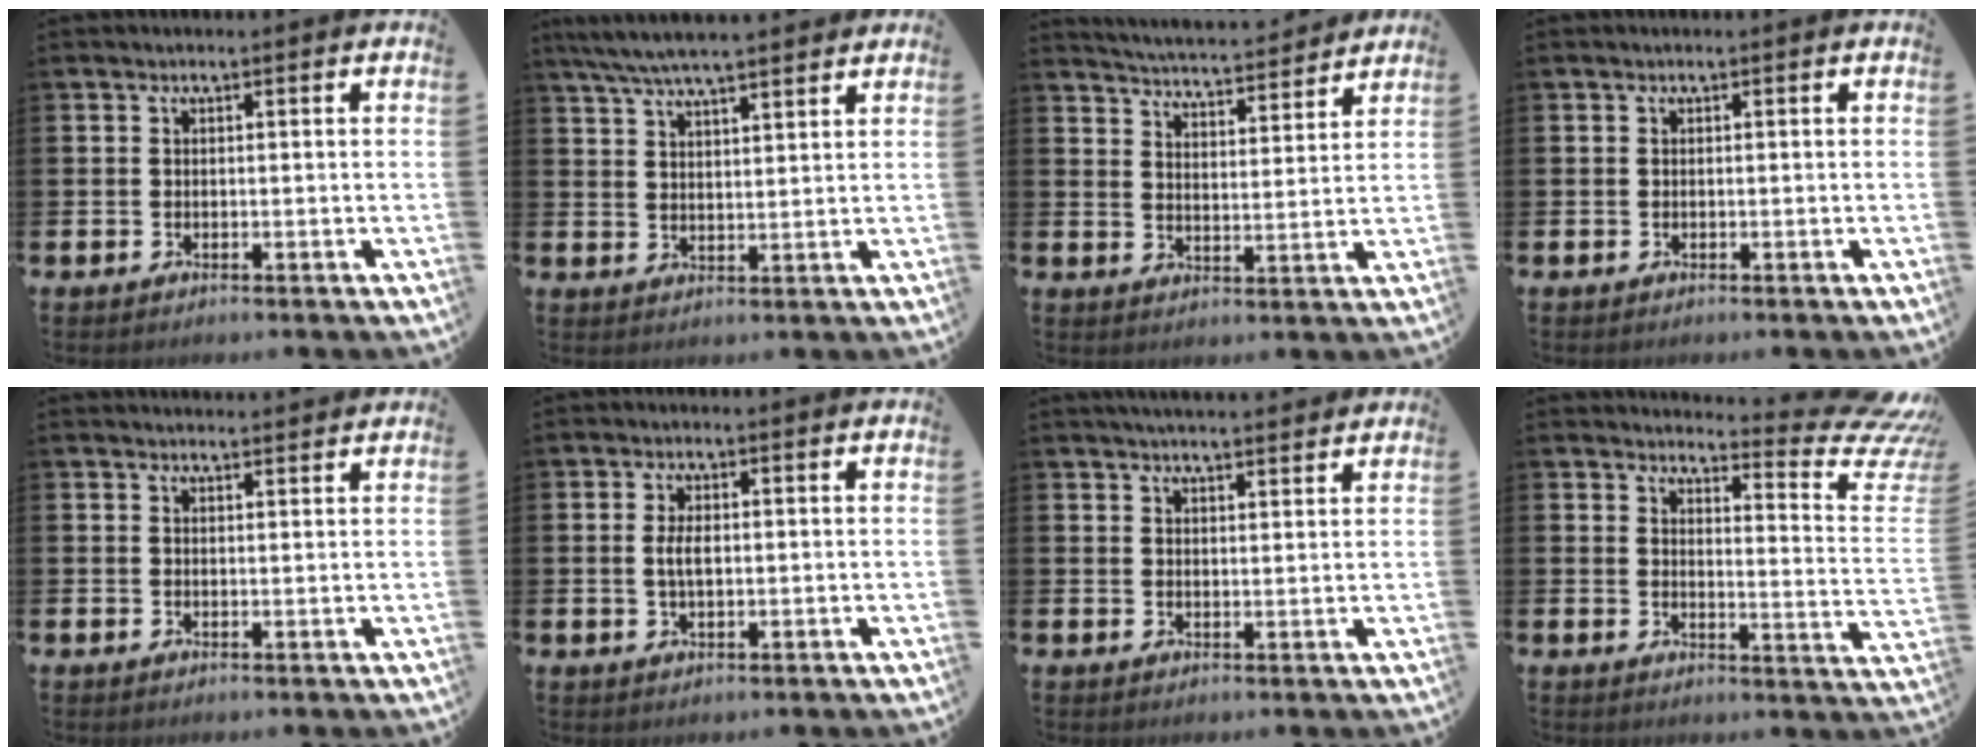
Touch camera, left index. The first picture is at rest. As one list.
[{"total": 6.3, "force": [5.9, 0.7, 2.1], "torque": [-0.061, -0.016, 0.110]}, {"total": 5.0, "force": [5.0, 0.2, 0.3], "torque": [-0.018, -0.040, 0.085]}, {"total": 0.0}, {"total": 1.8, "force": [1.8, 0.1, -0.1], "torque": [0.014, -0.012, 0.030]}, {"total": 3.1, "force": [0.2, 1.4, 2.7], "torque": [-0.057, 0.002, -0.002]}, {"total": 3.4, "force": [3.4, 0.2, 0.4], "torque": [-0.010, -0.014, 0.061]}, {"total": 5.6, "force": [4.8, 1.4, 2.6], "torque": [-0.023, -0.061, 0.069]}]